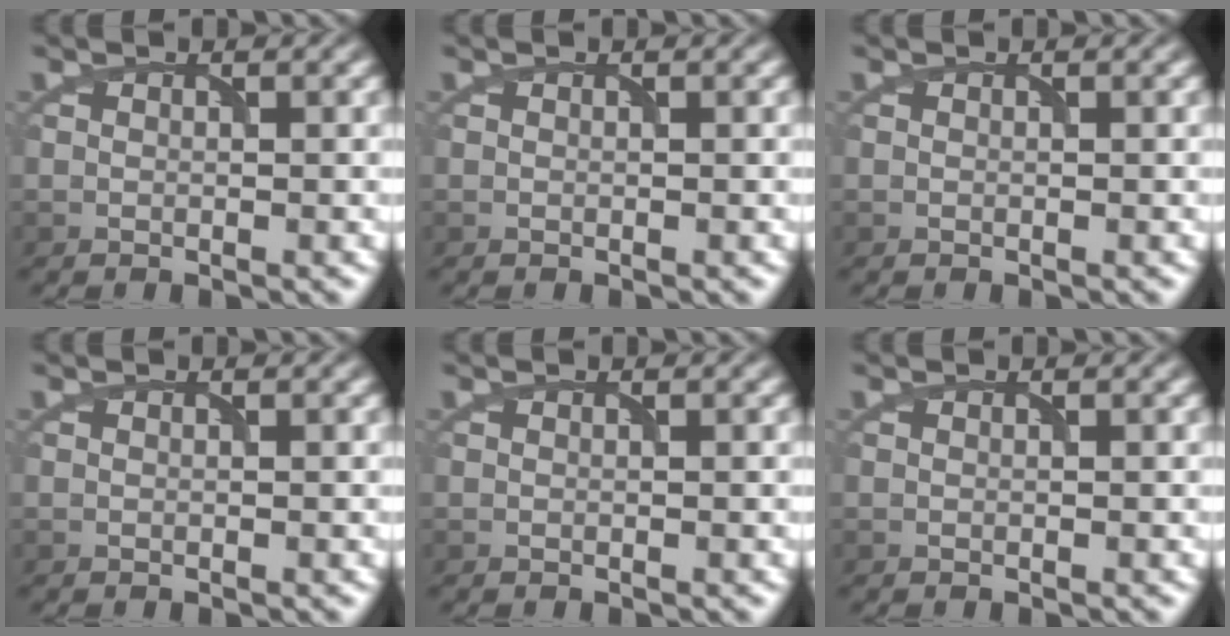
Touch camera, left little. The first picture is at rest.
{"total": 0.0}
{"total": 0.0}
{"total": 0.0}
{"total": 0.0}
{"total": 0.0}